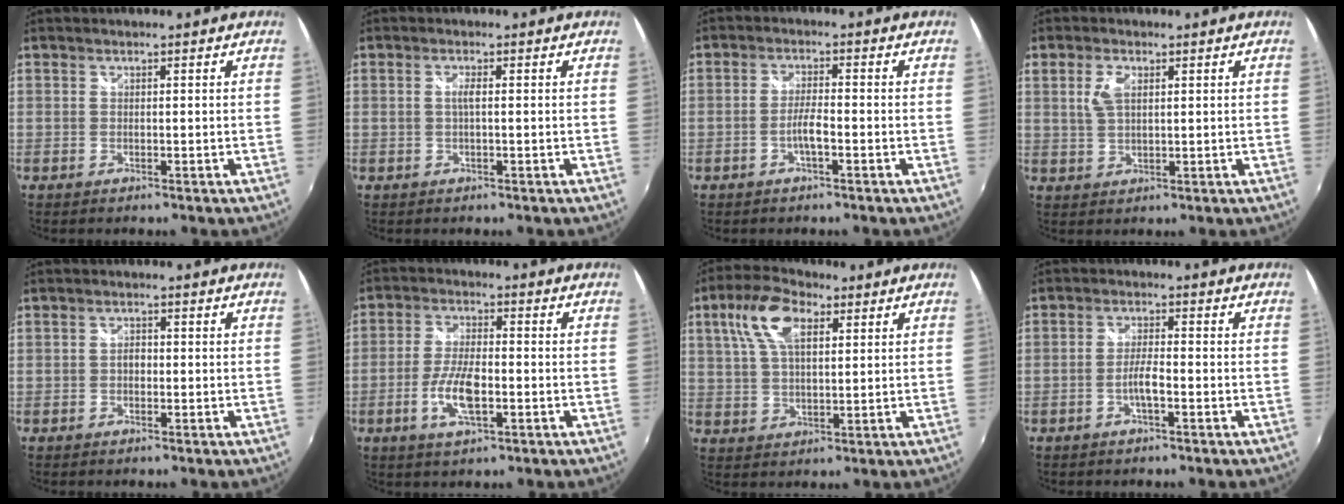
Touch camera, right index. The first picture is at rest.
{"total": 1.4, "force": [0.0, 0.0, 1.4], "torque": [-0.025, 0.001, -0.003]}
{"total": 3.2, "force": [-1.5, 0.5, 2.8], "torque": [-0.059, 0.002, -0.028]}
{"total": 4.0, "force": [1.4, 2.0, 3.2], "torque": [-0.062, 0.004, 0.027]}
{"total": 1.5, "force": [-0.3, 1.1, 0.9], "torque": [-0.016, 0.005, -0.008]}
{"total": 8.1, "force": [-2.5, 2.9, 7.1], "torque": [-0.147, -0.003, -0.048]}
{"total": 10.4, "force": [4.3, 4.9, 8.1], "torque": [-0.161, 0.025, 0.078]}
{"total": 3.2, "force": [-1.5, 0.4, 2.8], "torque": [-0.060, 0.002, -0.027]}